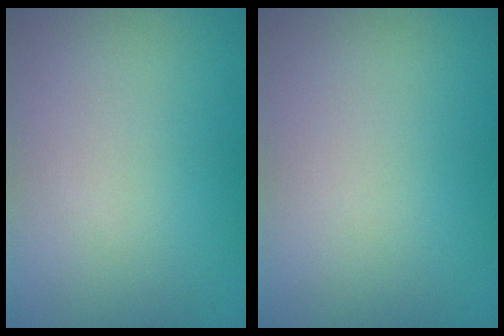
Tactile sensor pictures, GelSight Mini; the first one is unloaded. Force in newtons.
{"total": 0.0}